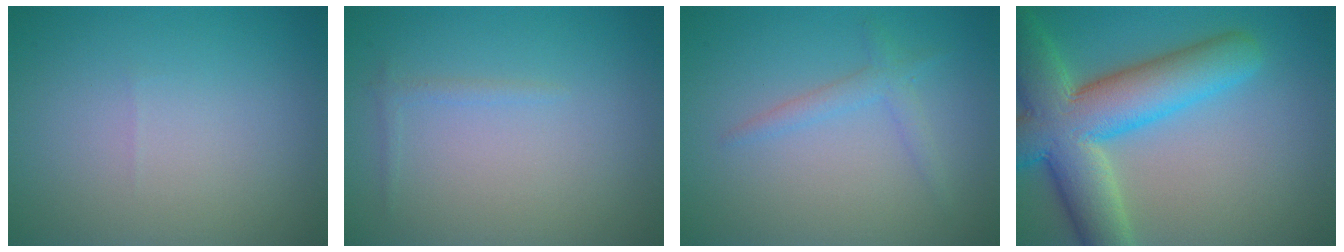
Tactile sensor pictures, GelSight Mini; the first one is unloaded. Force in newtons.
{"total": 0.7, "press": 0.7, "slide": 0.1}
{"total": 1.7, "press": 1.7, "slide": 0.1}
{"total": 10.6, "press": 10.6, "slide": 0.7}